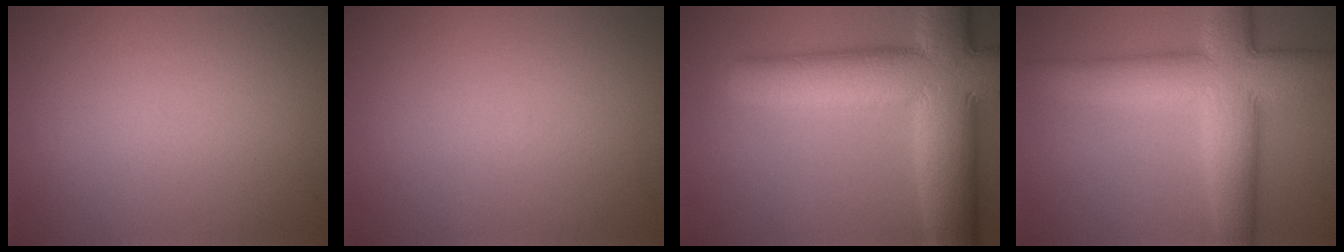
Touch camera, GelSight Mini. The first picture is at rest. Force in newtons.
{"total": 0.0}
{"total": 13.2, "press": 13.2, "slide": 1.2}
{"total": 9.5, "press": 9.5, "slide": 0.2}